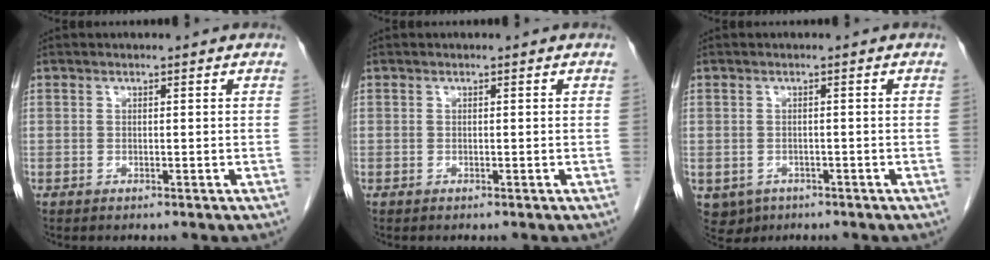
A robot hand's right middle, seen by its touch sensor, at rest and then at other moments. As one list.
[{"total": 0.0}, {"total": 3.6, "force": [-1.9, 3.0, 0.8], "torque": [-0.012, 0.001, -0.024]}]